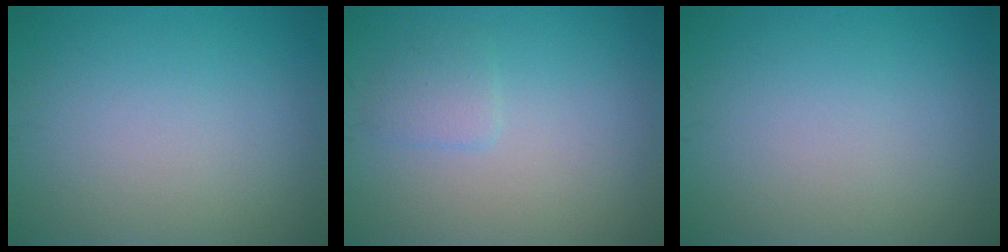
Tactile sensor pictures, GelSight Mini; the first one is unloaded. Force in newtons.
{"total": 1.4, "press": 1.4, "slide": 0.1}
{"total": 0.0}